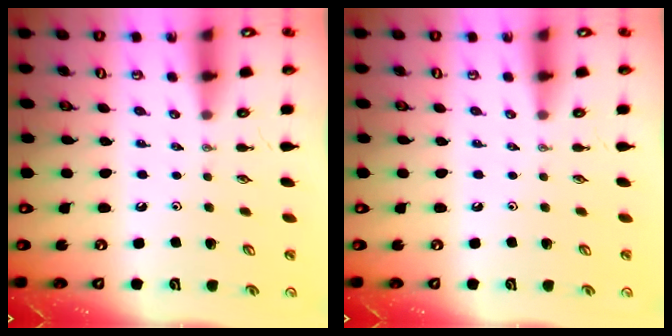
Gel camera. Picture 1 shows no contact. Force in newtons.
{"total": 0.0}